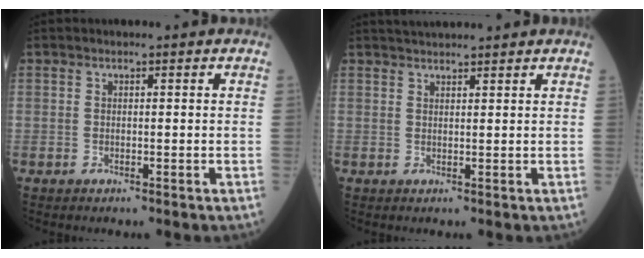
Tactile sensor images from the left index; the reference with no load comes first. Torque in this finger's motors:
{"motor_torque": [-0.05, -0.62, 0.18, 0.06]}